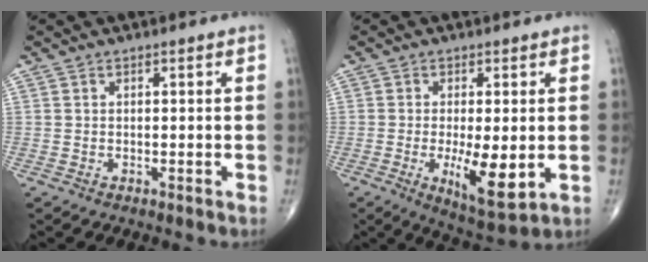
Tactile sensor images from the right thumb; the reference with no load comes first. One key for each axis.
{"total": 9.6, "fx": -1.5, "fy": 3.0, "fz": 8.9, "tx": -0.142, "ty": -0.025, "tz": -0.017}